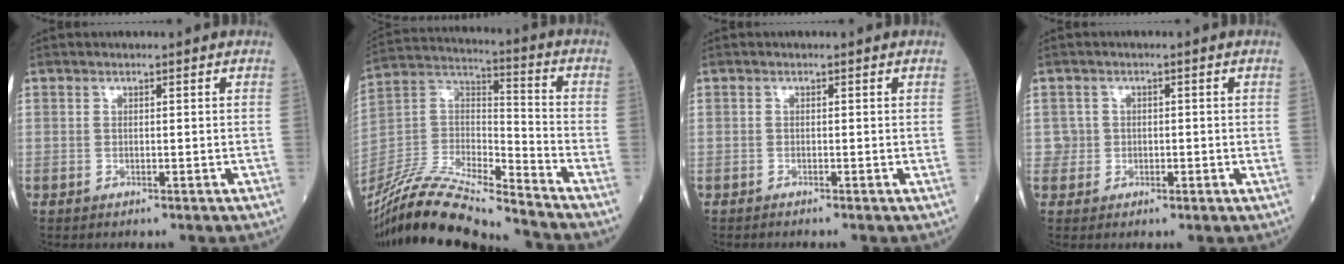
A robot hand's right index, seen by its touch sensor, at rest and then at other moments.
{"total": 20.8, "force": [-18.9, 1.2, 8.6], "torque": [-0.193, -0.001, -0.348]}
{"total": 1.0, "force": [-0.9, -0.2, 0.4], "torque": [-0.002, 0.002, -0.014]}
{"total": 2.2, "force": [-0.1, 2.2, 0.0], "torque": [0.006, 0.007, -0.003]}